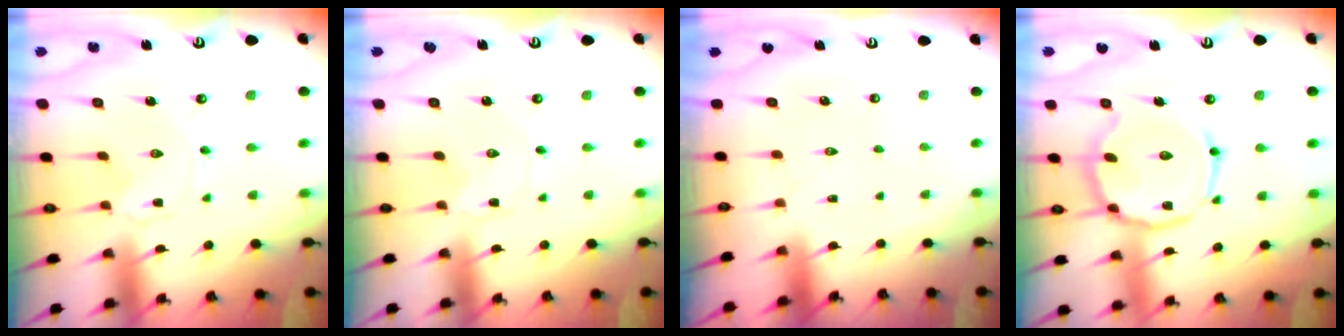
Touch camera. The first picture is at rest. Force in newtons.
{"total": 0.0}
{"total": 1.6, "press": 1.6, "slide": 0.1}
{"total": 15.0, "press": 14.9, "slide": 1.0}